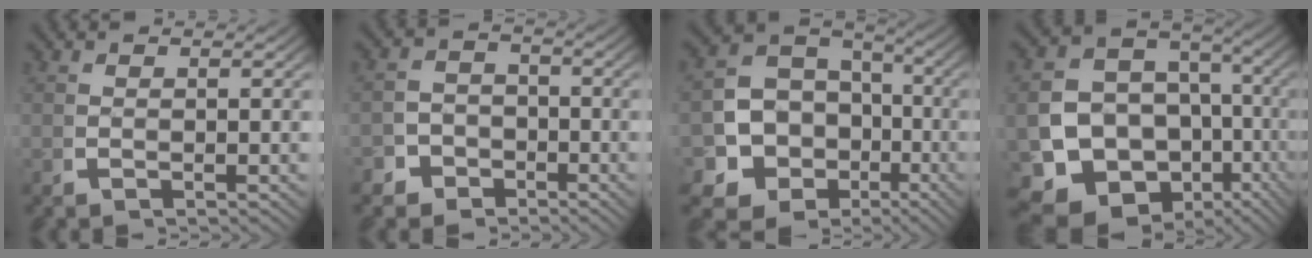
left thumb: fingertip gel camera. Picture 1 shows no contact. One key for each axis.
{"total": 4.5, "fx": -2.6, "fy": 3.6, "fz": 0.9, "tx": -0.003, "ty": -0.019, "tz": -0.044}
{"total": 13.6, "fx": -3.7, "fy": 11.4, "fz": 6.4, "tx": -0.149, "ty": -0.061, "tz": -0.051}
{"total": 19.8, "fx": -6.0, "fy": 15.8, "fz": 10.2, "tx": -0.244, "ty": -0.111, "tz": -0.075}